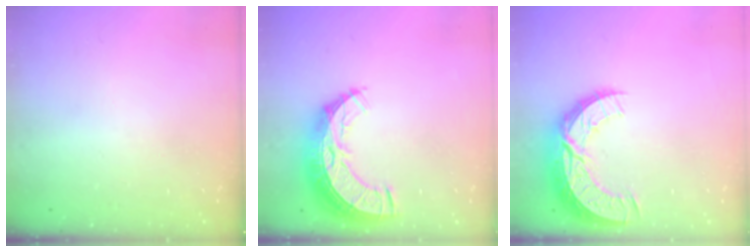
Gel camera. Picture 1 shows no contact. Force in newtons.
{"total": 12.4, "press": 12.4, "slide": 1.0}
{"total": 12.6, "press": 12.6, "slide": 0.8}